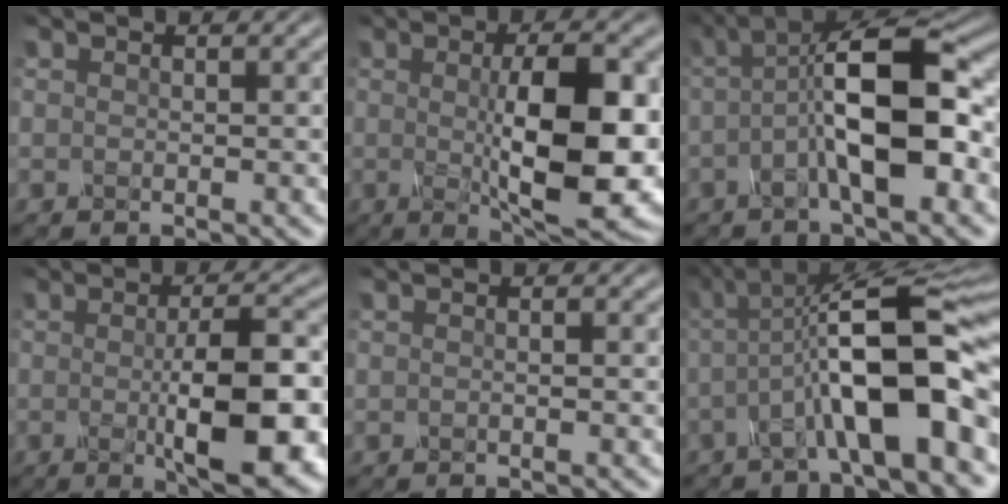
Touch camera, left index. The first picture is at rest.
{"total": 11.3, "force": [-0.2, 3.5, 10.7], "torque": [-0.156, -0.009, 0.001]}
{"total": 9.6, "force": [-1.2, 2.8, 9.1], "torque": [-0.153, 0.022, -0.028]}
{"total": 9.2, "force": [-1.1, 2.6, 8.8], "torque": [-0.131, -0.011, -0.014]}
{"total": 0.8, "force": [0.1, 0.3, 0.7], "torque": [0.000, -0.006, -0.004]}
{"total": 11.1, "force": [-2.4, 2.5, 10.5], "torque": [-0.165, 0.024, -0.047]}